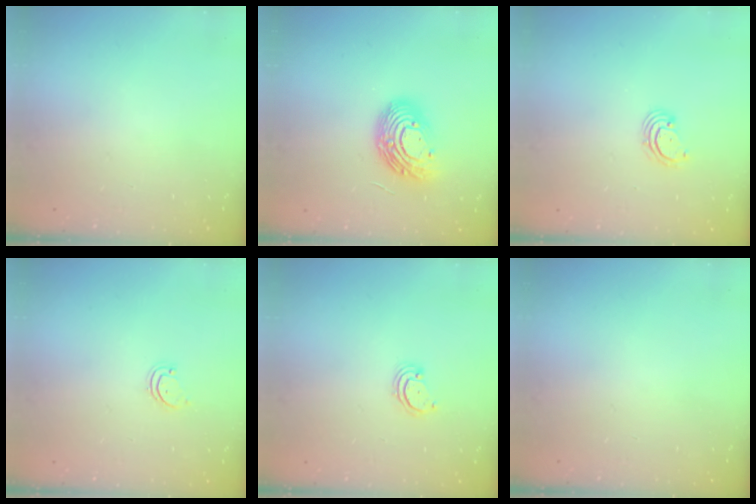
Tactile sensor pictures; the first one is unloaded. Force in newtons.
{"total": 13.7, "press": 13.7, "slide": 0.5}
{"total": 2.6, "press": 2.6, "slide": 0.3}
{"total": 1.9, "press": 1.9, "slide": 0.2}
{"total": 2.3, "press": 2.2, "slide": 0.2}
{"total": 0.0}